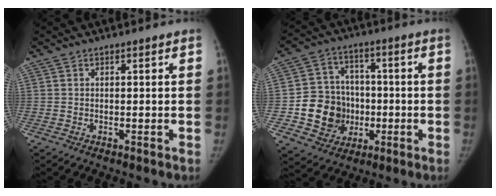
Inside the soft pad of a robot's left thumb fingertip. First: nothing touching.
{"total": 13.3, "force": [-2.6, 11.9, 5.4], "torque": [-0.042, 0.024, -0.037]}